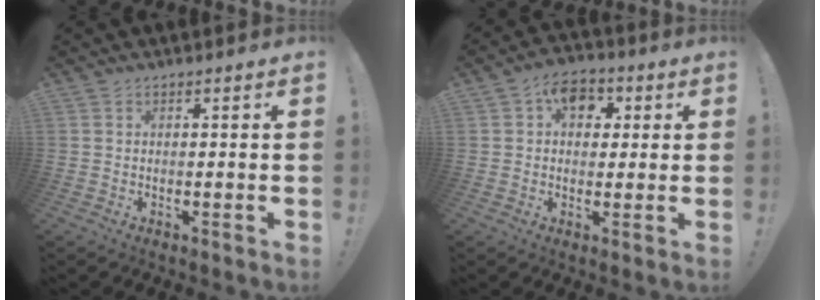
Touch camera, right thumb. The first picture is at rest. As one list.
[{"total": 9.1, "force": [2.9, 6.8, 5.3], "torque": [-0.070, 0.001, 0.053]}]